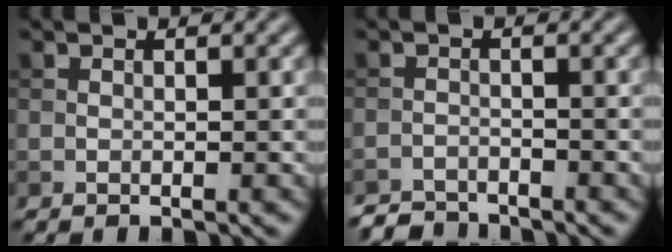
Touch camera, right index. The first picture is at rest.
{"total": 2.6, "force": [-2.6, 0.4, 0.1], "torque": [0.002, -0.001, -0.051]}